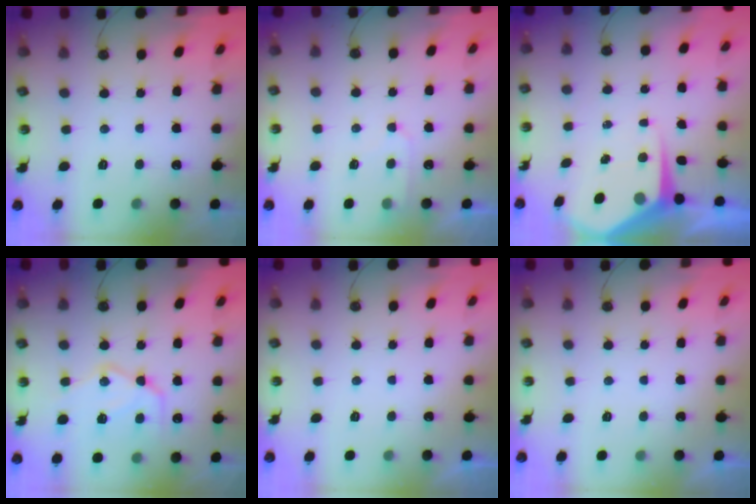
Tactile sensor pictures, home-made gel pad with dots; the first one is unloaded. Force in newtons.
{"total": 4.8, "press": 4.8, "slide": 0.5}
{"total": 7.0, "press": 7.0, "slide": 0.6}
{"total": 15.3, "press": 15.2, "slide": 0.9}
{"total": 0.0}
{"total": 0.0}